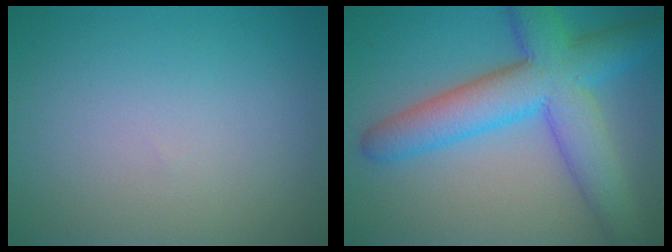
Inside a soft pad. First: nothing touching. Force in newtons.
{"total": 9.0, "press": 9.0, "slide": 0.2}